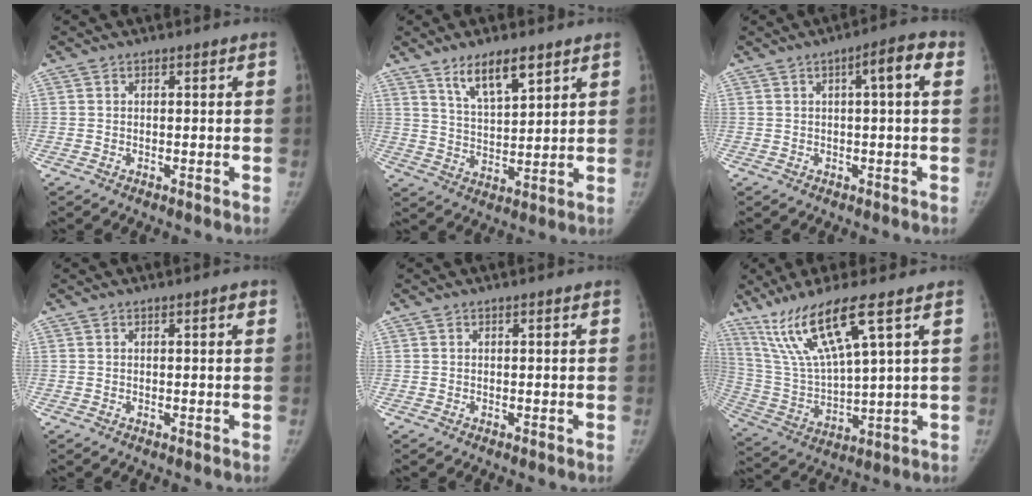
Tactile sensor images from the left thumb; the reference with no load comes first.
{"total": 8.7, "force": [5.8, 2.8, 5.9], "torque": [-0.087, -0.036, 0.109]}
{"total": 5.2, "force": [1.2, 0.9, 4.9], "torque": [-0.066, 0.015, 0.010]}
{"total": 1.1, "force": [0.4, 0.2, 1.0], "torque": [-0.008, 0.002, 0.003]}
{"total": 0.0}
{"total": 15.0, "force": [8.9, 2.1, 12.0], "torque": [-0.255, -0.036, 0.188]}